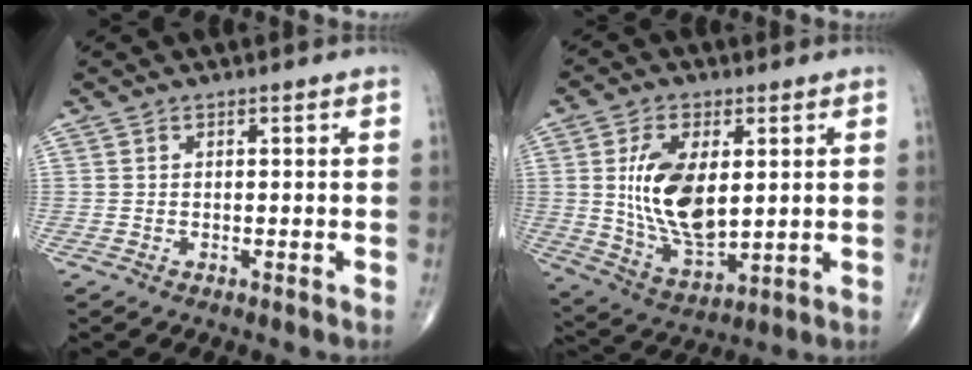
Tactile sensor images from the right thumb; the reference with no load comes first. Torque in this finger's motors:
{"motor_torque": [1.40, 2.16, 1.49, 0.14, 0.15]}